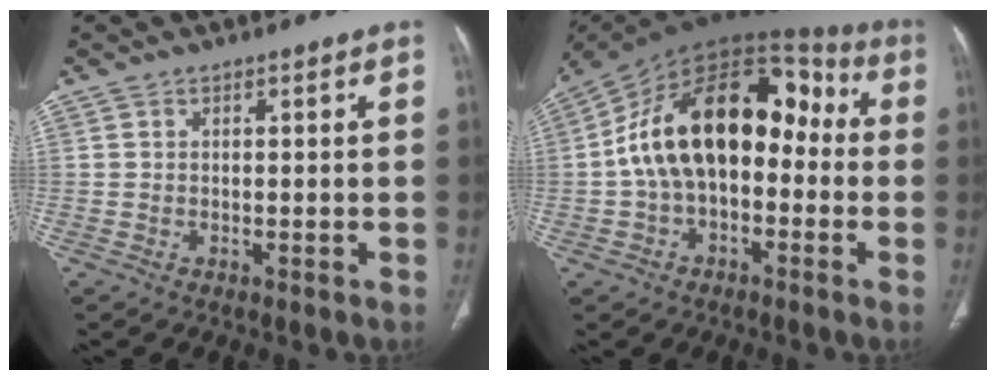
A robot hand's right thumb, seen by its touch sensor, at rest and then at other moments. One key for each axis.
{"total": 21.0, "fx": -0.5, "fy": 12.9, "fz": 16.5, "tx": -0.252, "ty": 0.059, "tz": -0.020}